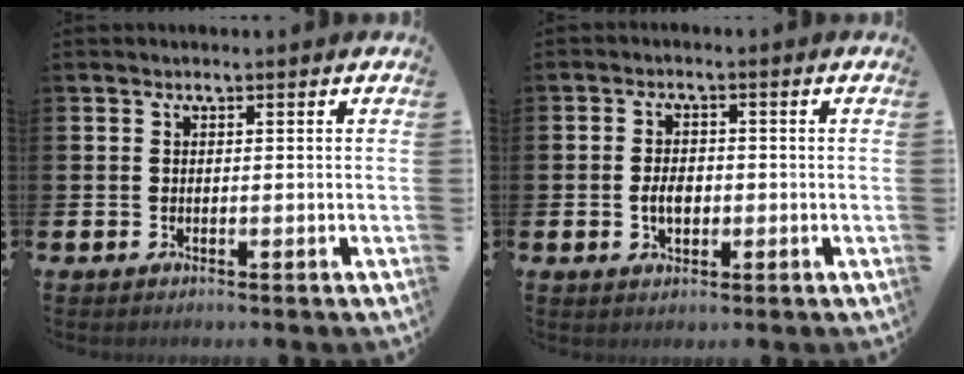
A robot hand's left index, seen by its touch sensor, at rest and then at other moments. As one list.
[{"total": 3.2, "force": [-0.4, 2.1, 2.4], "torque": [-0.024, -0.004, -0.014]}]